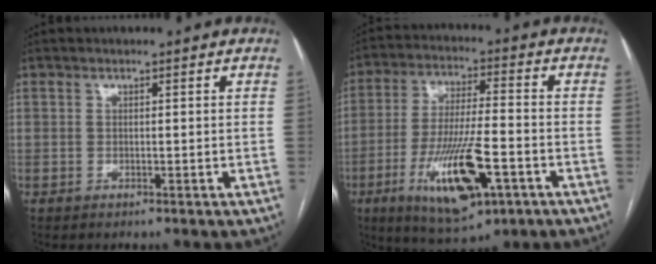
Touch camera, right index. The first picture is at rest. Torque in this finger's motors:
{"motor_torque": [0.51, 0.09, 0.33, 0.15]}